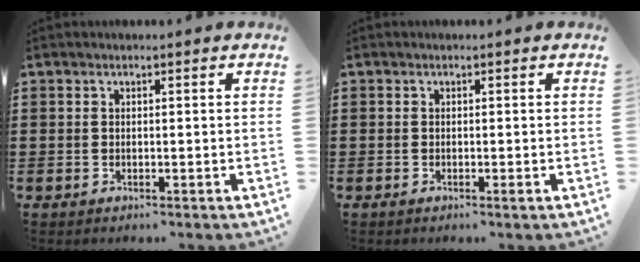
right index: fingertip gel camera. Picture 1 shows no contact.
{"total": 0.7, "force": [-0.3, 0.0, 0.6], "torque": [-0.013, -0.005, -0.004]}